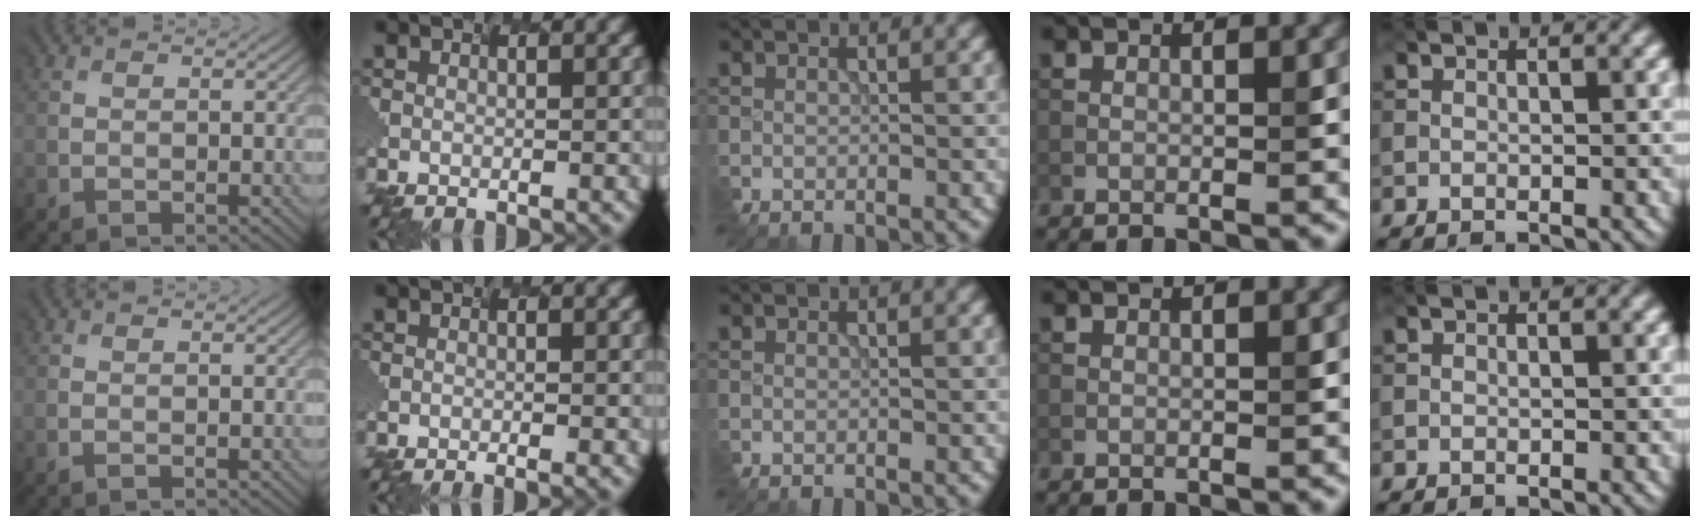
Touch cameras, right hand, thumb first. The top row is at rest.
{"index": {"total": 1.7, "force": [-0.4, 0.6, 1.6], "torque": [-0.003, 0.001, -0.011]}}